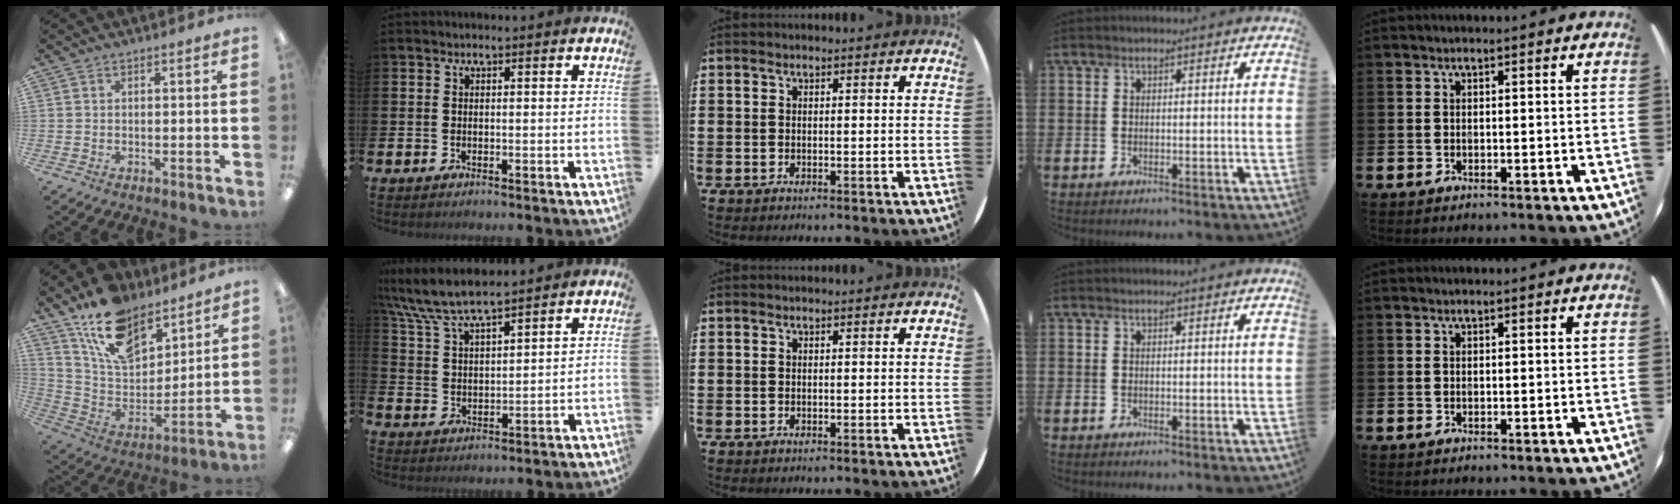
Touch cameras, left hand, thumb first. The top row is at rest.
{"thumb": {"total": 17.0, "force": [12.6, 8.6, 7.5], "torque": [-0.152, -0.068, 0.235]}, "index": {"total": 7.1, "force": [6.8, 0.8, 2.1], "torque": [-0.067, -0.036, 0.119]}}